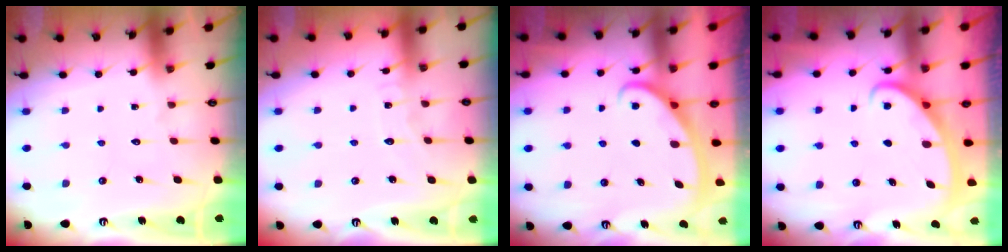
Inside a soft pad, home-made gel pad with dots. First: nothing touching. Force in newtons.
{"total": 4.5, "press": 4.5, "slide": 0.5}
{"total": 3.0, "press": 2.9, "slide": 0.4}
{"total": 2.8, "press": 2.8, "slide": 0.4}